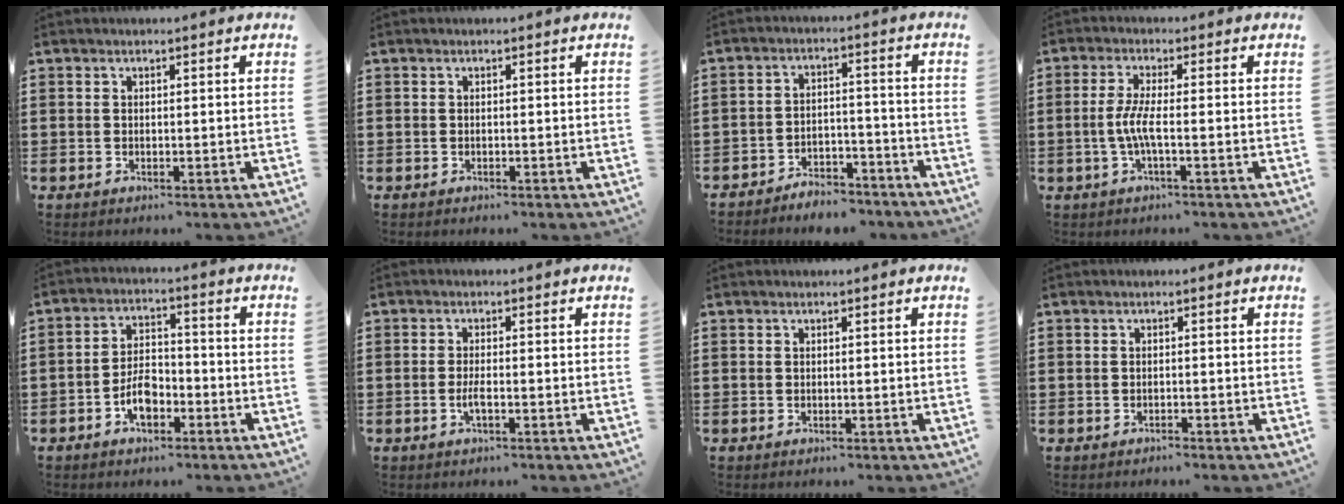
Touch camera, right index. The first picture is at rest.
{"total": 0.0}
{"total": 4.5, "force": [-4.5, 0.8, 0.2], "torque": [-0.007, 0.011, -0.092]}
{"total": 4.4, "force": [-1.0, 0.4, 4.3], "torque": [-0.107, -0.011, -0.030]}
{"total": 5.4, "force": [-2.6, 2.8, 3.8], "torque": [-0.078, 0.003, -0.049]}
{"total": 2.1, "force": [-0.7, 0.2, 1.9], "torque": [-0.042, -0.005, -0.015]}
{"total": 0.0}
{"total": 0.7, "force": [-0.7, 0.0, -0.1], "torque": [0.000, 0.000, -0.016]}